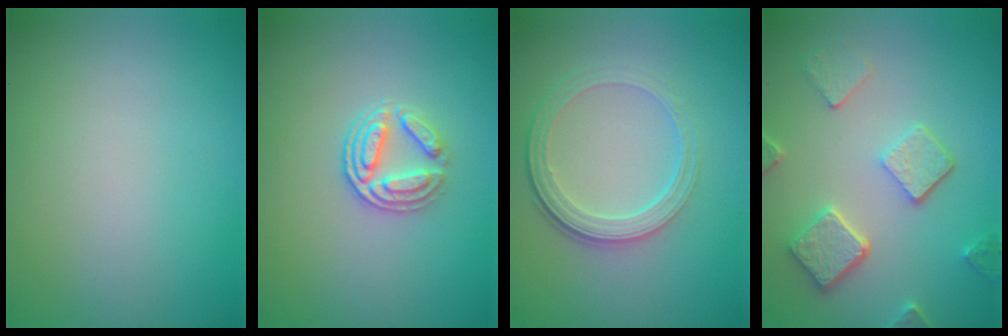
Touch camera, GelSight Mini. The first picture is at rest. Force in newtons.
{"total": 3.1, "press": 2.6, "slide": 1.7}
{"total": 4.0, "press": 2.9, "slide": 2.8}
{"total": 5.0, "press": 3.9, "slide": 3.2}